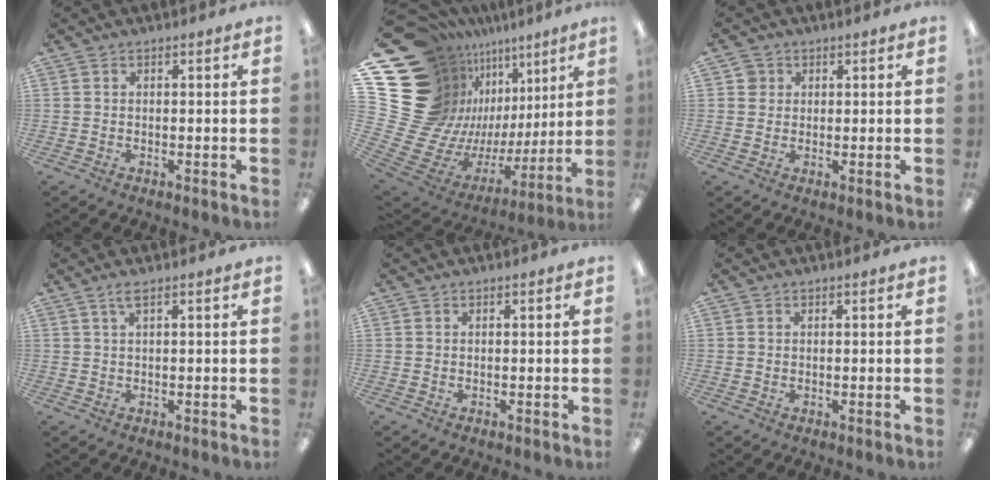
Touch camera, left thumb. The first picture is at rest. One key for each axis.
{"total": 23.0, "fx": 8.2, "fy": 17.1, "fz": 13.1, "tx": -0.241, "ty": -0.135, "tz": 0.217}
{"total": 3.3, "fx": 1.5, "fy": 2.9, "fz": 0.5, "tx": -0.002, "ty": 0.001, "tz": 0.024}
{"total": 1.9, "fx": 1.1, "fy": 0.2, "fz": 1.6, "tx": -0.036, "ty": 0.001, "tz": 0.018}
{"total": 0.0}
{"total": 0.5, "fx": 0.3, "fy": 0.4, "fz": 0.0, "tx": 0.001, "ty": 0.003, "tz": 0.005}